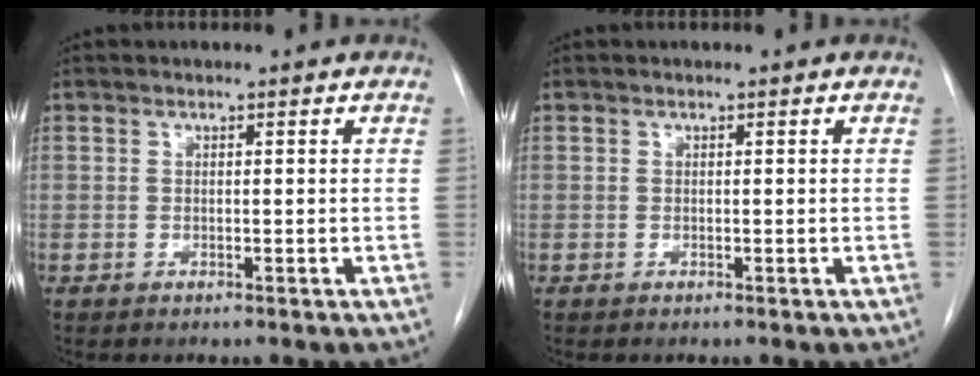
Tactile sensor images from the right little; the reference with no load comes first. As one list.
[{"total": 0.0}]